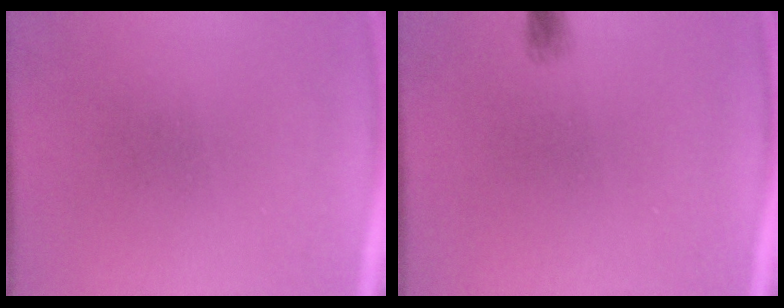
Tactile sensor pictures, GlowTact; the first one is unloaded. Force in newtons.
{"total": 1.4}